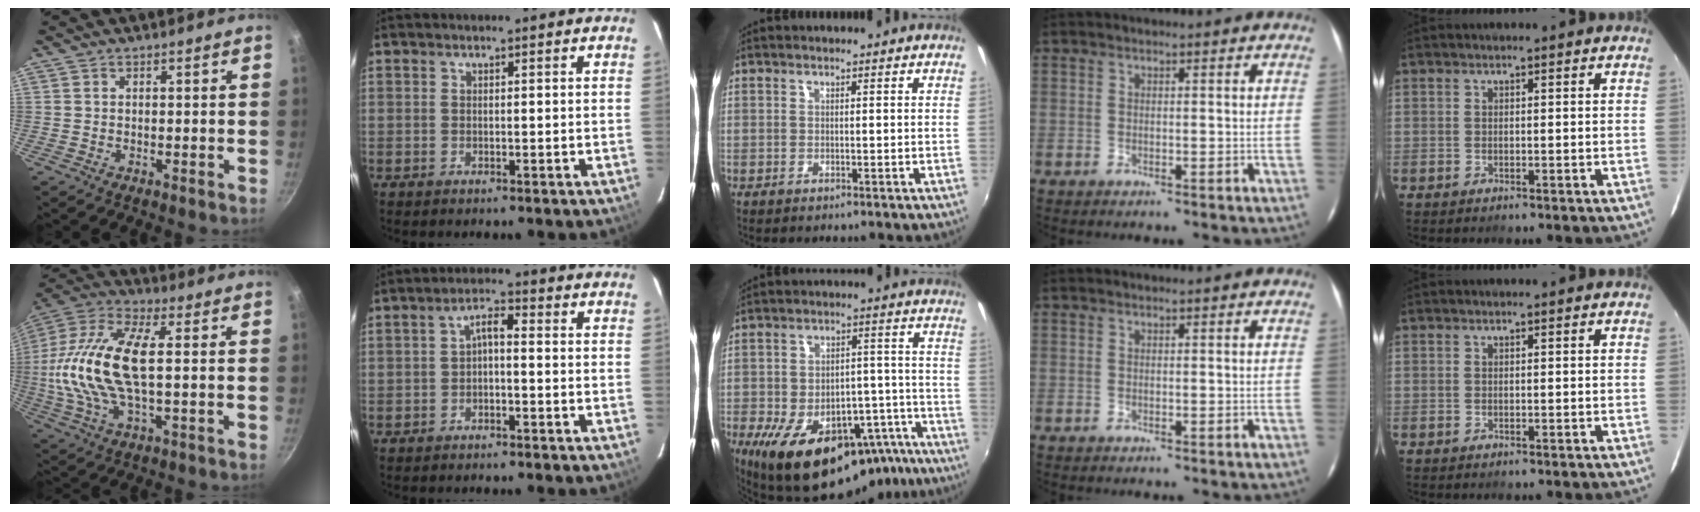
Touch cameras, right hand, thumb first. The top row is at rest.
{"thumb": {"total": 19.6, "force": [0.8, 8.3, 17.7], "torque": [-0.366, 0.023, 0.002]}, "index": {"total": 3.0, "force": [-1.1, 1.1, 2.5], "torque": [-0.050, 0.012, -0.020]}, "middle": {"total": 23.9, "force": [-14.7, 12.4, 14.2], "torque": [-0.239, -0.006, -0.186]}}